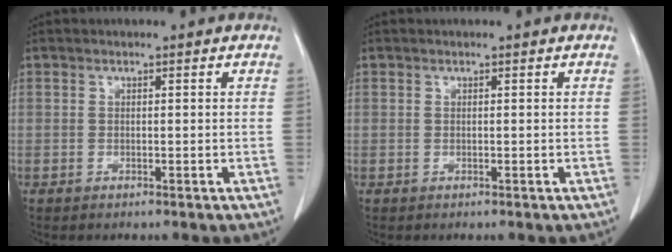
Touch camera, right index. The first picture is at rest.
{"total": 0.0}